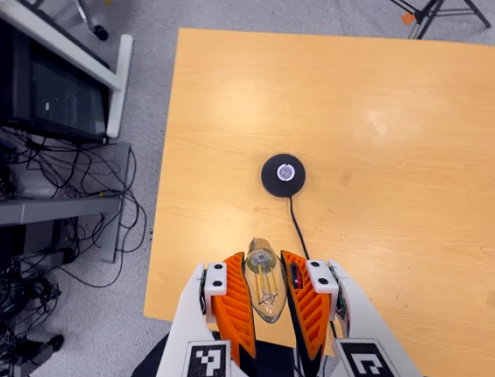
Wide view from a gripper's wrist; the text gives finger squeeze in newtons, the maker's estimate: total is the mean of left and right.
{"total": 22.2, "left": 24.7, "right": 19.7}